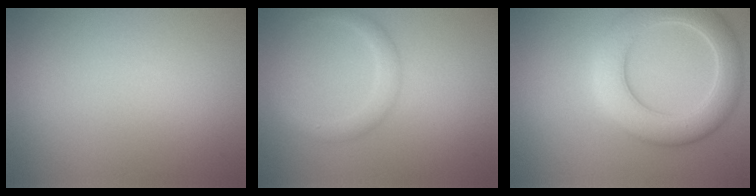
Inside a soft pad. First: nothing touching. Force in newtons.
{"total": 1.9, "press": 1.9, "slide": 0.2}
{"total": 6.8, "press": 6.8, "slide": 0.7}